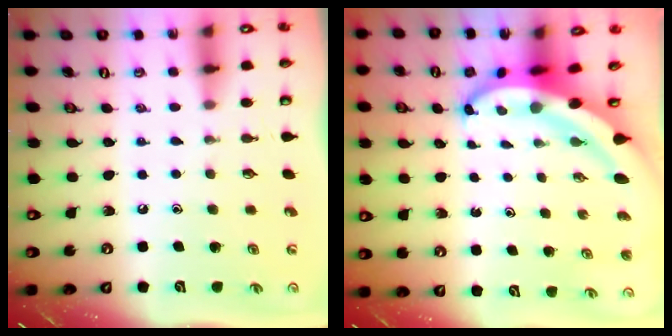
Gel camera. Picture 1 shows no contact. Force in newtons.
{"total": 7.8, "press": 7.8, "slide": 0.5}